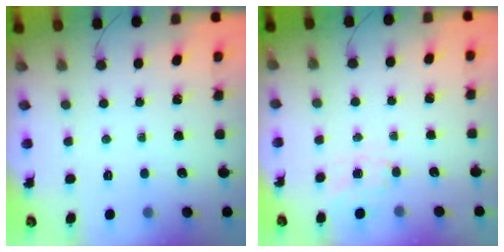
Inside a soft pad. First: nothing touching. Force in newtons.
{"total": 2.2, "press": 1.9, "slide": 1.2}